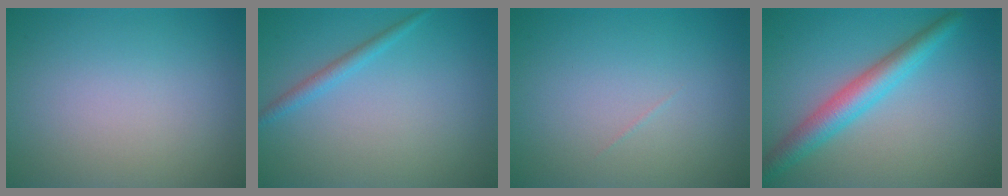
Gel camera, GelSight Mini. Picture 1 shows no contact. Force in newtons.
{"total": 1.5, "press": 1.5, "slide": 0.1}
{"total": 0.0}
{"total": 4.2, "press": 4.2, "slide": 0.1}